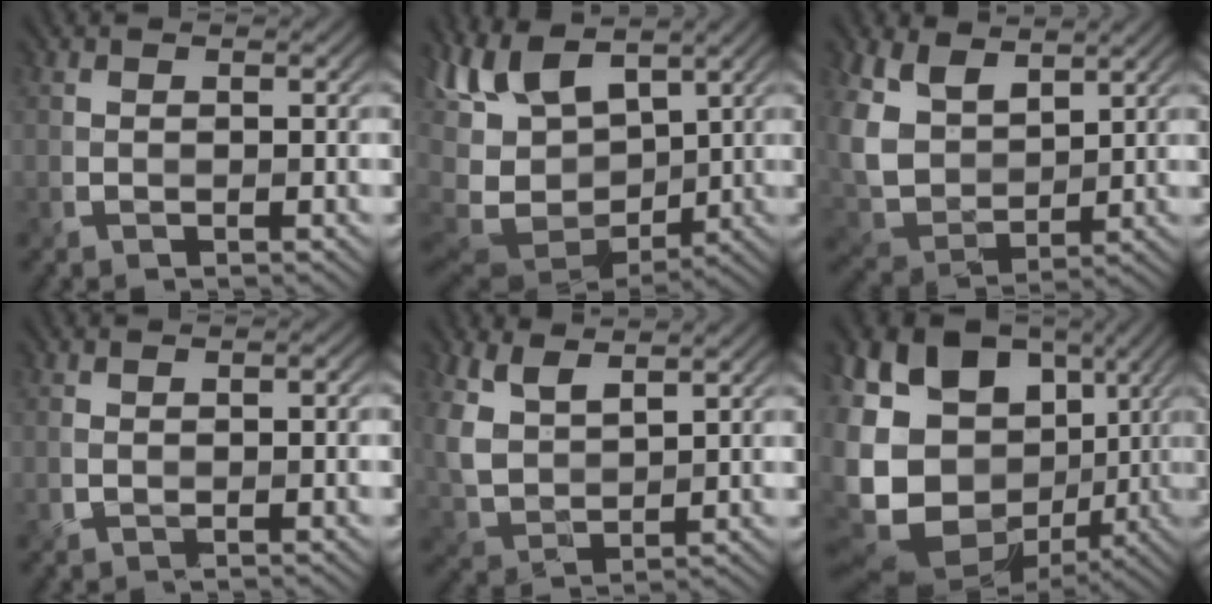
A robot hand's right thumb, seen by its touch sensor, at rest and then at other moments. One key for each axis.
{"total": 12.4, "fx": 2.6, "fy": 7.1, "fz": 9.9, "tx": -0.250, "ty": -0.002, "tz": 0.045}
{"total": 9.1, "fx": 5.0, "fy": 5.3, "fz": 5.5, "tx": -0.154, "ty": 0.006, "tz": 0.094}
{"total": 1.2, "fx": -0.2, "fy": 0.5, "fz": 1.1, "tx": -0.019, "ty": 0.002, "tz": -0.001}
{"total": 6.3, "fx": 3.8, "fy": 2.9, "fz": 4.1, "tx": -0.111, "ty": 0.000, "tz": 0.081}
{"total": 19.6, "fx": -0.3, "fy": 15.1, "fz": 12.6, "tx": -0.288, "ty": -0.017, "tz": 0.019}